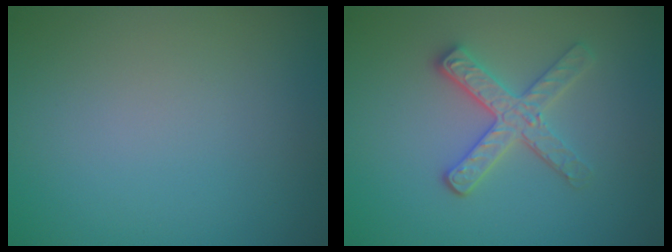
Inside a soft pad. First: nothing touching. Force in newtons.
{"total": 3.4, "press": 3.0, "slide": 1.6}